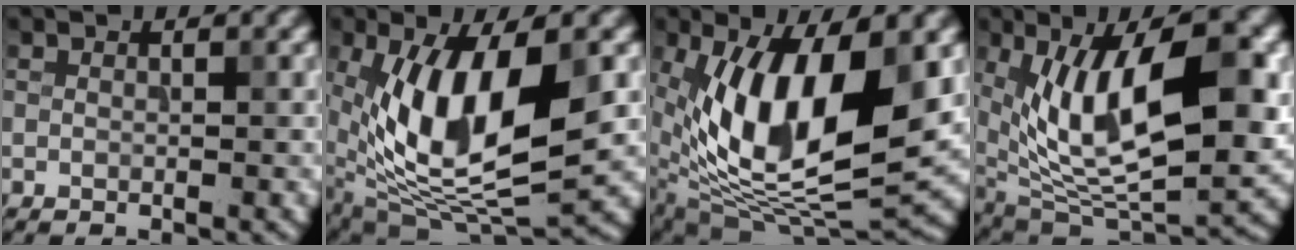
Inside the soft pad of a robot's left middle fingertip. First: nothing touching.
{"total": 11.7, "force": [0.6, 5.1, 10.5], "torque": [-0.202, -0.002, 0.010]}
{"total": 13.6, "force": [1.4, 6.0, 12.2], "torque": [-0.219, -0.009, 0.020]}
{"total": 13.7, "force": [2.2, 5.5, 12.4], "torque": [-0.196, -0.002, 0.035]}